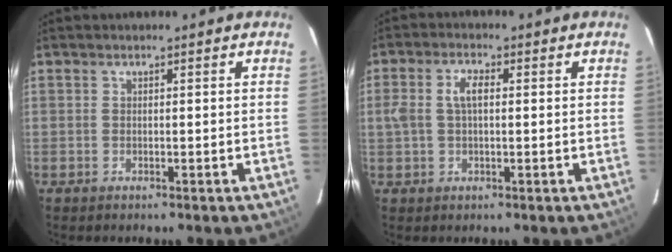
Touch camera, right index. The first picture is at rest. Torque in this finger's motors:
{"motor_torque": [0.09, 0.02, 0.14, 0.09]}